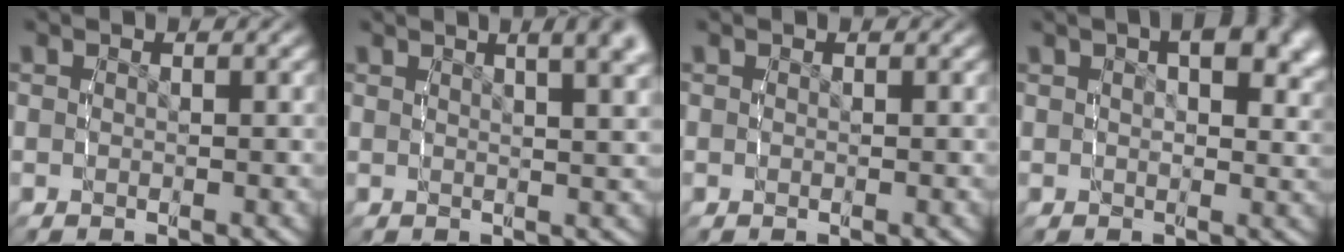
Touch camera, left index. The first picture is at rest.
{"total": 6.8, "force": [3.8, 2.0, 5.3], "torque": [-0.055, 0.023, 0.052]}
{"total": 0.0}
{"total": 4.1, "force": [1.6, 1.5, 3.4], "torque": [-0.033, 0.002, 0.025]}